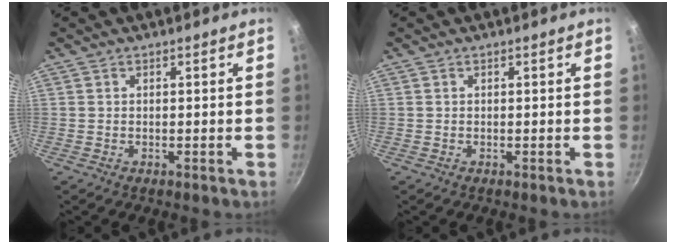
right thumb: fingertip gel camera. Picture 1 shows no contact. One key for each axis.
{"total": 0.0}